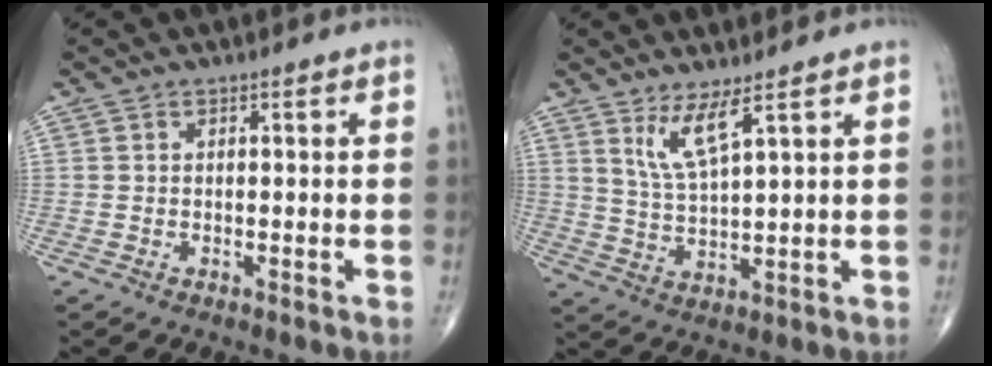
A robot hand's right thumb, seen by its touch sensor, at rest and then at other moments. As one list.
[{"total": 5.9, "force": [3.7, 0.6, 4.6], "torque": [-0.097, -0.038, 0.079]}]